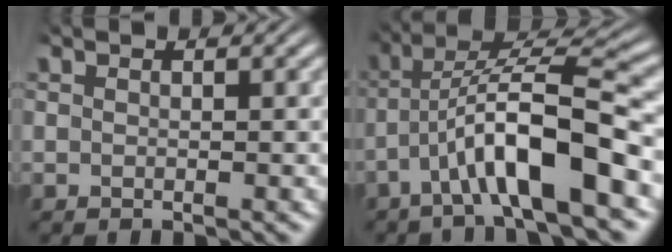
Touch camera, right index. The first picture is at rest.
{"total": 6.4, "force": [-0.3, 1.9, 6.1], "torque": [-0.104, -0.002, -0.005]}